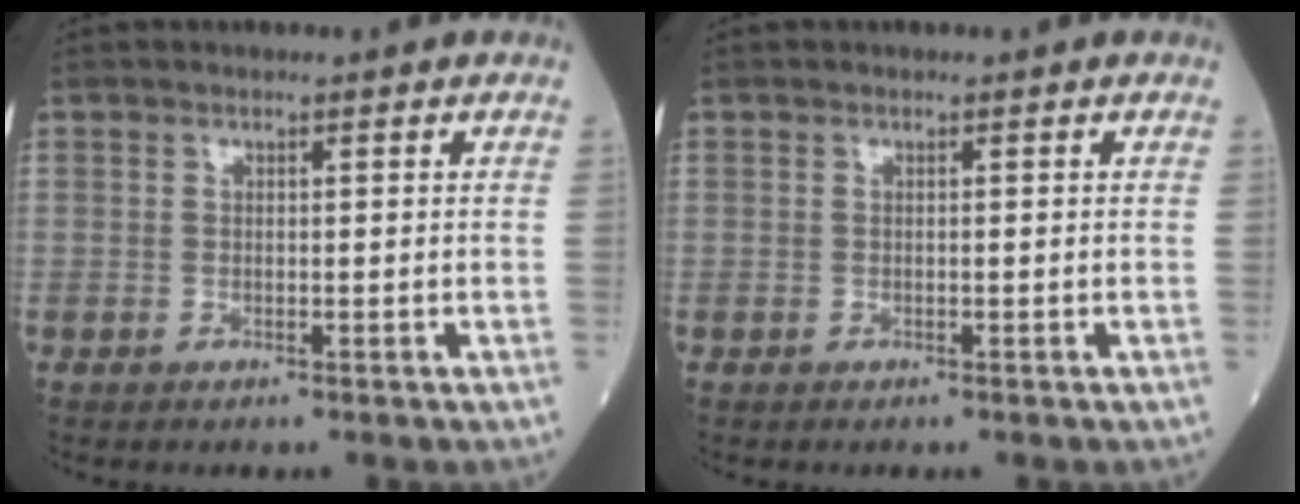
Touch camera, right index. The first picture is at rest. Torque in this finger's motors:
{"motor_torque": [0.00, 0.00, -0.02, -0.01]}